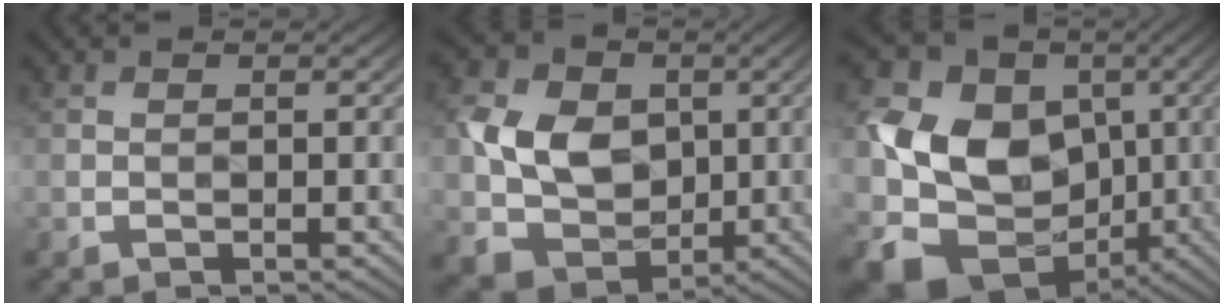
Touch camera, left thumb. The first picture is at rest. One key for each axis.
{"total": 8.8, "fx": 0.5, "fy": 7.3, "fz": 4.9, "tx": -0.121, "ty": -0.004, "tz": 0.004}
{"total": 14.8, "fx": -1.3, "fy": 12.1, "fz": 8.3, "tx": -0.187, "ty": -0.027, "tz": -0.022}